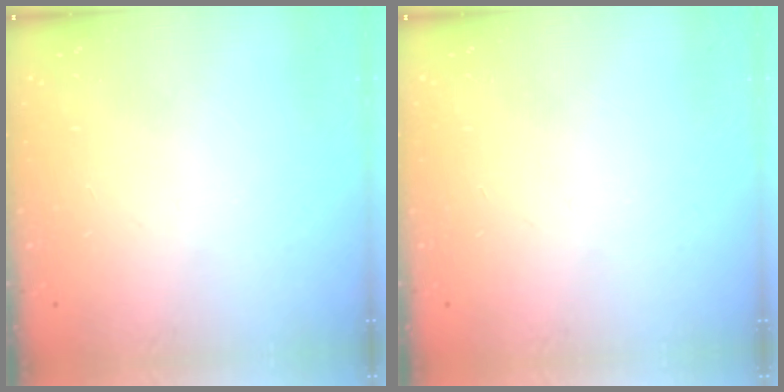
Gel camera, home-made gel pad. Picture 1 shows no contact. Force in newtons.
{"total": 0.0}